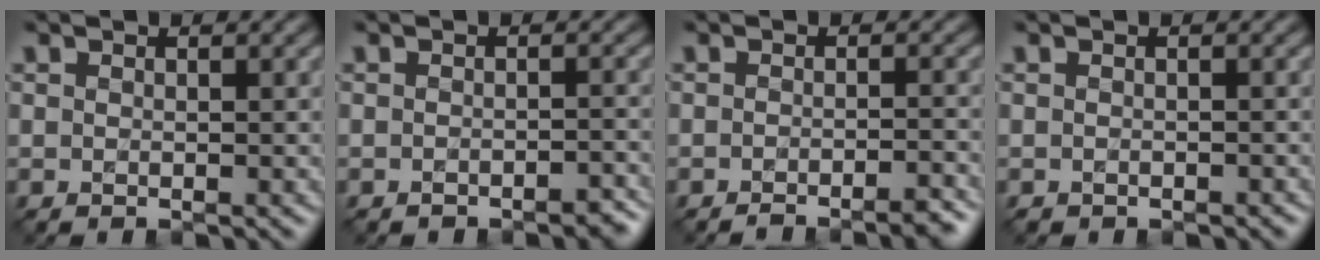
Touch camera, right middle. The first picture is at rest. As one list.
[{"total": 1.8, "force": [-1.4, 0.7, 0.8], "torque": [-0.009, 0.003, -0.017]}, {"total": 3.0, "force": [-2.5, 0.5, 1.6], "torque": [-0.016, 0.005, -0.038]}, {"total": 0.6, "force": [-0.5, 0.3, 0.1], "torque": [-0.001, -0.003, -0.007]}]